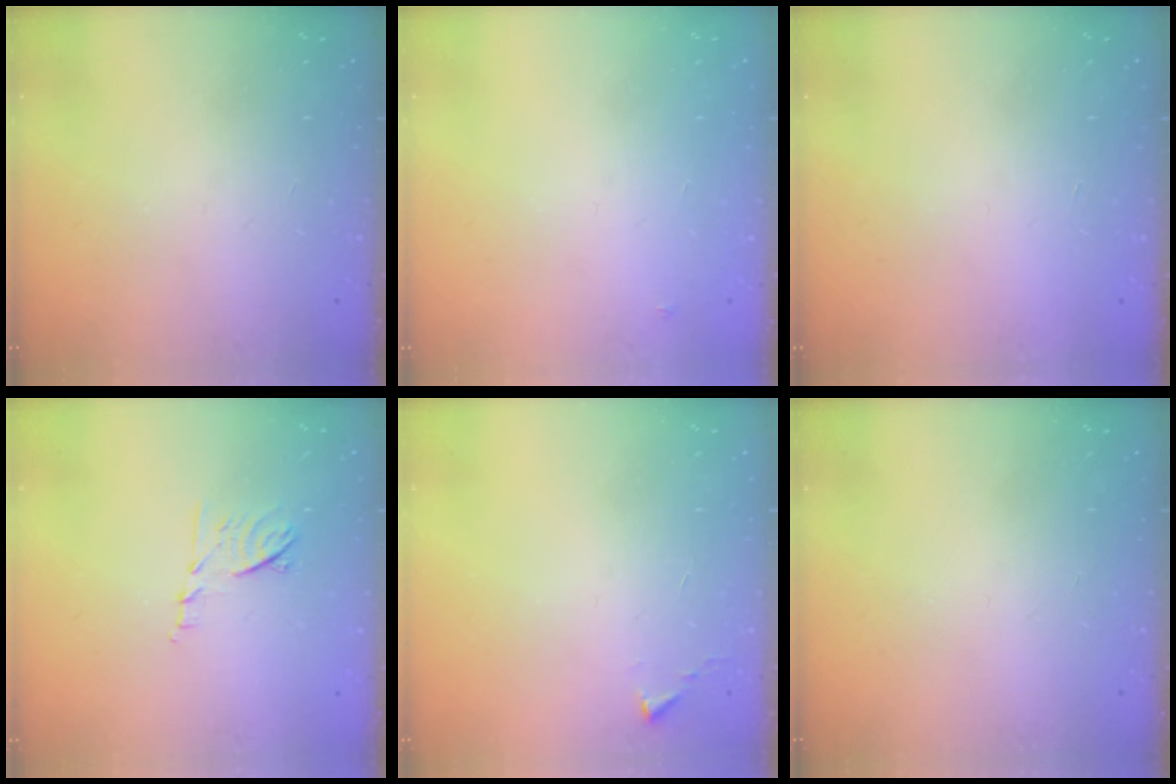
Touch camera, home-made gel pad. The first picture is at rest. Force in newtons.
{"total": 2.6, "press": 2.6, "slide": 0.2}
{"total": 1.6, "press": 1.6, "slide": 0.1}
{"total": 8.2, "press": 8.2, "slide": 0.8}
{"total": 2.7, "press": 2.7, "slide": 0.5}
{"total": 0.0}